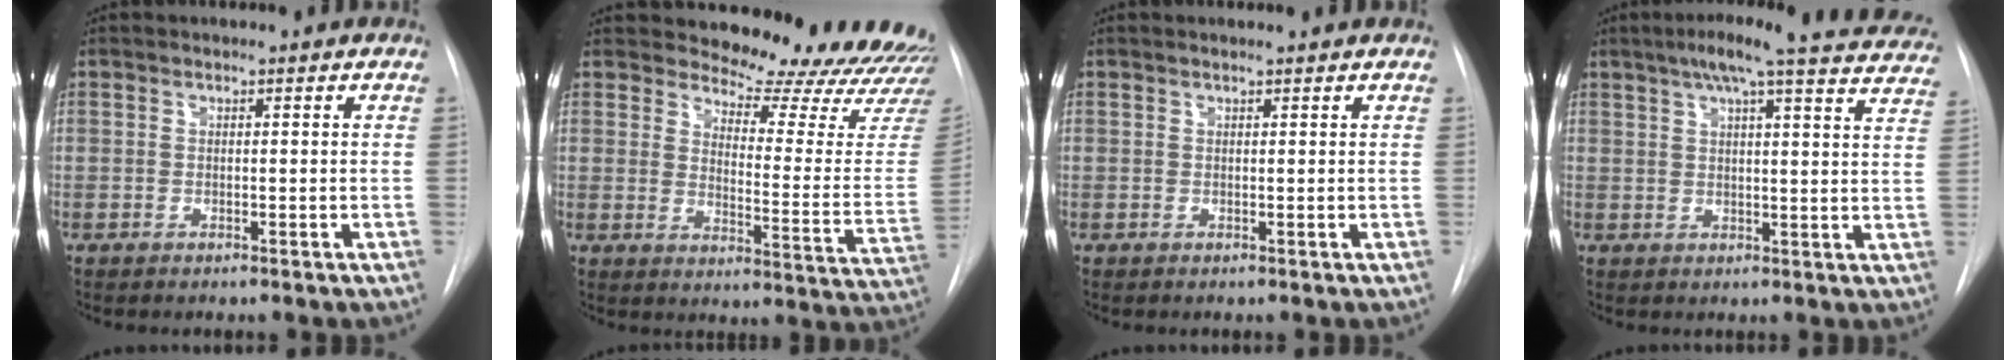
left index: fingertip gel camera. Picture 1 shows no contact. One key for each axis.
{"total": 21.3, "fx": 20.2, "fy": 3.2, "fz": 6.0, "tx": -0.068, "ty": -0.129, "tz": 0.228}
{"total": 1.2, "fx": 1.2, "fy": -0.1, "fz": 0.2, "tx": -0.013, "ty": 0.007, "tz": 0.016}
{"total": 21.7, "fx": 18.6, "fy": 2.0, "fz": 11.0, "tx": -0.155, "ty": -0.004, "tz": 0.216}